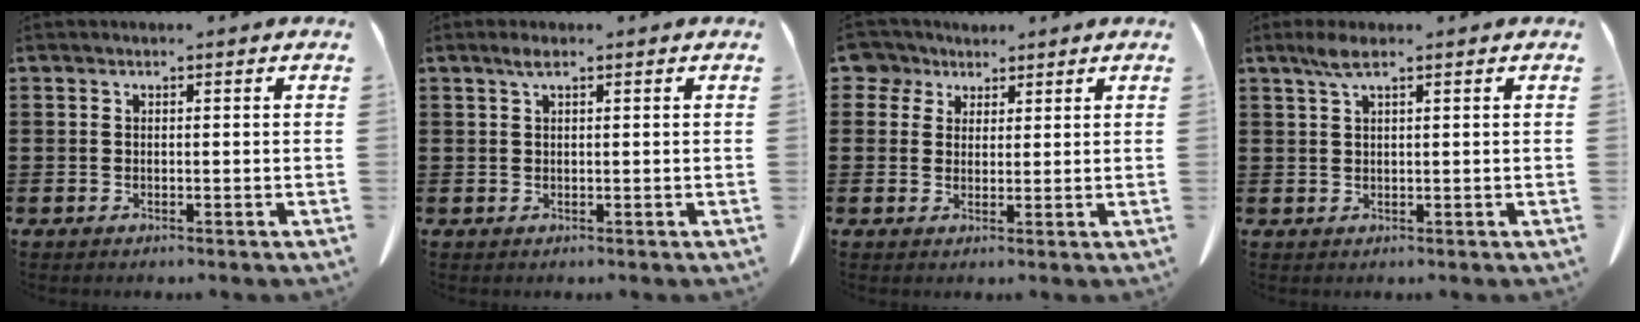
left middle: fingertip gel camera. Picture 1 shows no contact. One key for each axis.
{"total": 1.5, "fx": 0.7, "fy": 0.3, "fz": 1.3, "tx": -0.028, "ty": 0.003, "tz": 0.011}
{"total": 4.1, "fx": 2.7, "fy": 3.0, "fz": 0.9, "tx": -0.029, "ty": 0.007, "tz": 0.048}
{"total": 2.7, "fx": 1.5, "fy": 0.5, "fz": 2.2, "tx": -0.047, "ty": 0.004, "tz": 0.026}